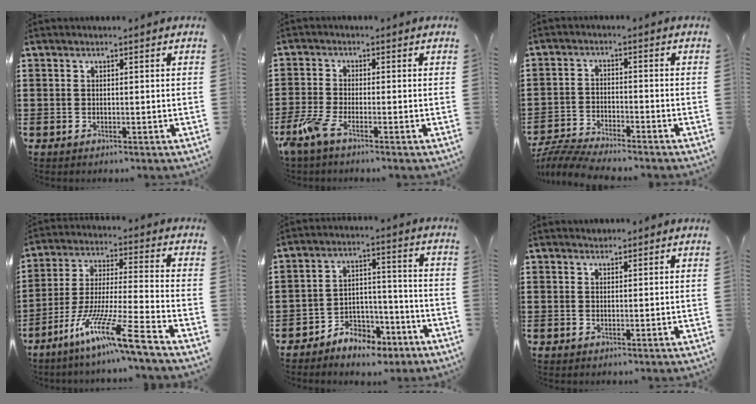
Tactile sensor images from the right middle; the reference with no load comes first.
{"total": 3.9, "force": [-2.4, 0.7, 3.0], "torque": [-0.086, -0.013, -0.052]}
{"total": 5.2, "force": [-5.1, 0.1, 1.2], "torque": [-0.042, -0.012, -0.105]}
{"total": 11.3, "force": [-8.3, -0.5, 7.6], "torque": [-0.151, -0.005, -0.164]}
{"total": 5.9, "force": [-5.2, 2.5, 1.0], "torque": [-0.018, 0.020, -0.101]}
{"total": 0.9, "force": [0.9, 0.3, -0.1], "torque": [0.002, 0.001, 0.016]}